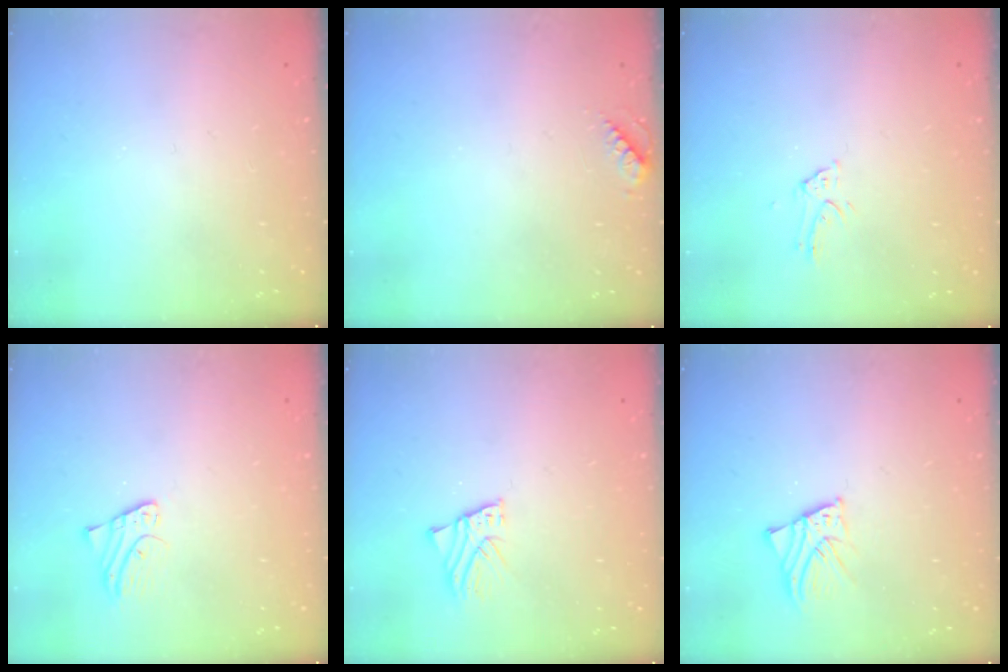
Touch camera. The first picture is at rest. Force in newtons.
{"total": 5.6, "press": 5.6, "slide": 0.7}
{"total": 3.0, "press": 3.0, "slide": 0.1}
{"total": 3.2, "press": 3.2, "slide": 0.2}
{"total": 2.3, "press": 2.3, "slide": 0.2}
{"total": 2.3, "press": 2.3, "slide": 0.1}